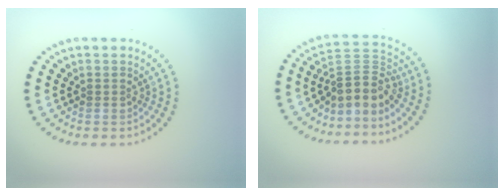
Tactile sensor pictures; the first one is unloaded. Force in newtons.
{"total": 3.6, "press": 2.6, "slide": 2.5}